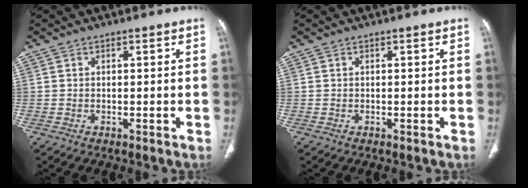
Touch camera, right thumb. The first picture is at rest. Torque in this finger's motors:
{"motor_torque": [0.03, 0.04, -0.01, -0.01, 0.01]}